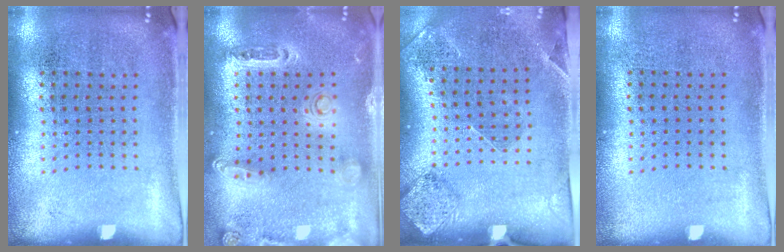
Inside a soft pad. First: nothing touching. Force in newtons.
{"total": 1.4, "press": 1.4, "slide": 0.3}
{"total": 1.5, "press": 1.3, "slide": 0.8}
{"total": 0.0}